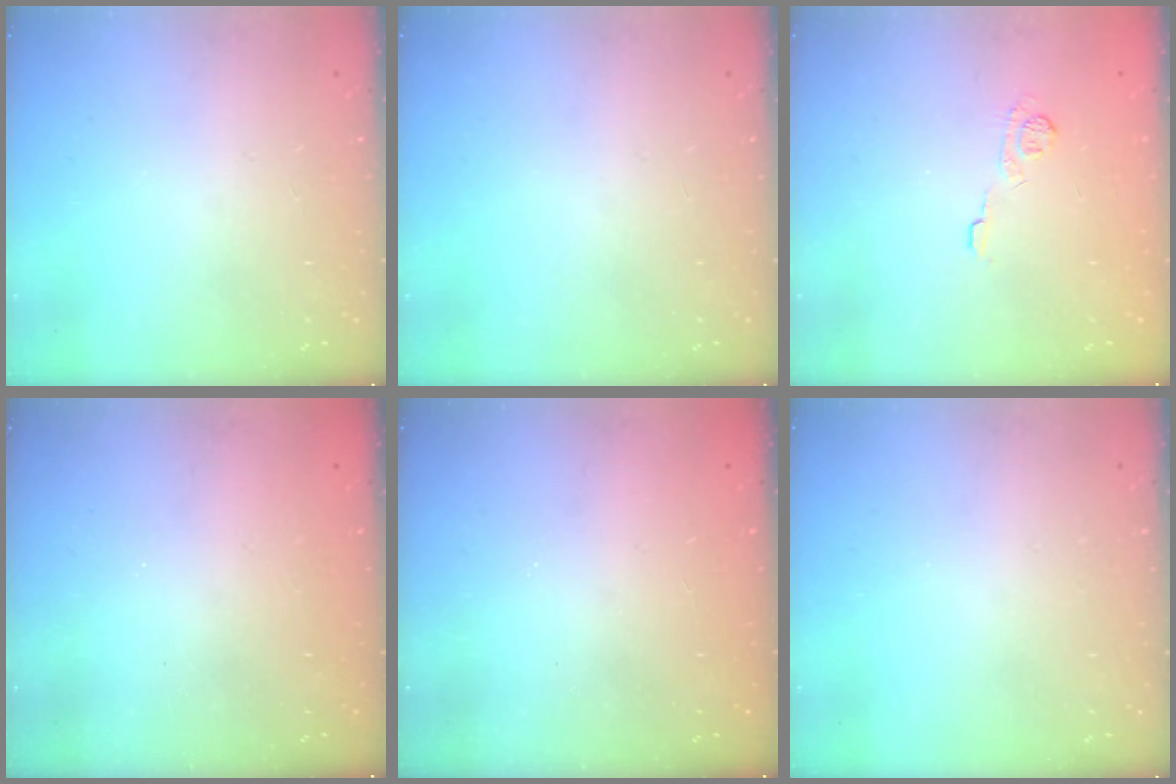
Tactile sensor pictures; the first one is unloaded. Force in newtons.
{"total": 0.0}
{"total": 7.0, "press": 6.8, "slide": 1.7}
{"total": 2.4, "press": 2.3, "slide": 0.7}
{"total": 2.4, "press": 2.3, "slide": 0.8}
{"total": 0.0}